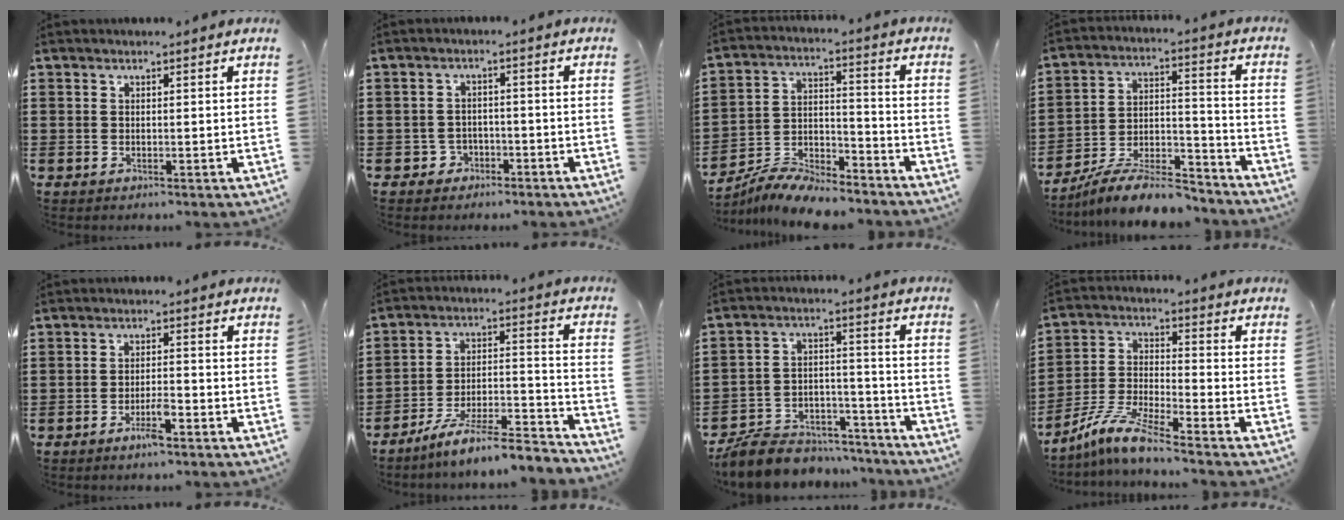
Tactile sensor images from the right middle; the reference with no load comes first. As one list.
[{"total": 2.5, "force": [-2.1, 1.4, 0.1], "torque": [-0.012, 0.003, -0.047]}, {"total": 9.0, "force": [-8.5, 1.3, 2.5], "torque": [-0.045, 0.022, -0.166]}, {"total": 10.8, "force": [-9.5, 2.0, 4.7], "torque": [-0.073, 0.029, -0.181]}, {"total": 3.7, "force": [-2.4, 0.7, 2.7], "torque": [-0.058, 0.001, -0.048]}, {"total": 9.4, "force": [-8.1, 0.6, 4.6], "torque": [-0.072, 0.013, -0.155]}, {"total": 7.9, "force": [-7.5, 2.3, 1.2], "torque": [-0.025, 0.023, -0.147]}, {"total": 8.2, "force": [-7.1, 0.2, 4.0], "torque": [-0.102, -0.009, -0.148]}]